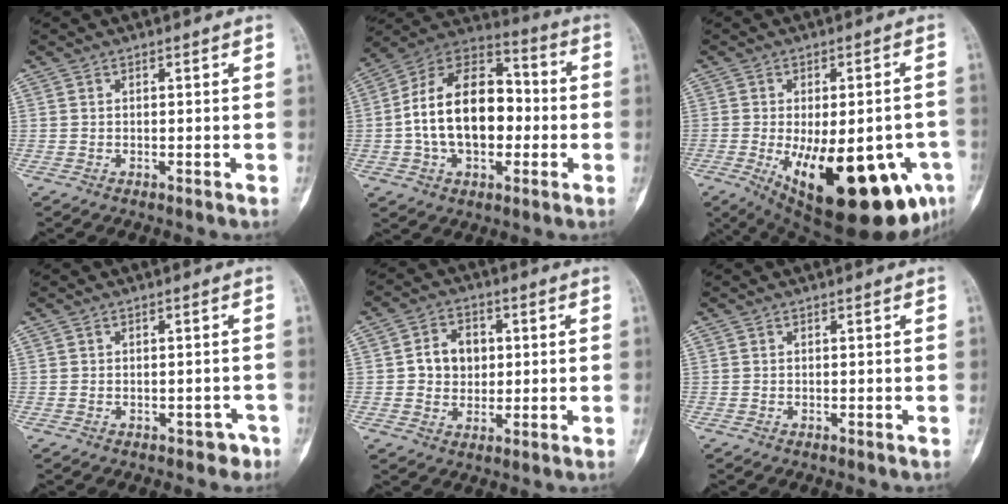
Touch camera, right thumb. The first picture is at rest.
{"total": 20.2, "force": [-1.1, 12.7, 15.6], "torque": [-0.240, 0.039, -0.023]}
{"total": 25.2, "force": [-9.0, 9.8, 21.5], "torque": [-0.255, -0.016, -0.103]}
{"total": 2.3, "force": [-1.4, 1.6, 0.8], "torque": [0.005, 0.017, -0.013]}
{"total": 7.4, "force": [0.9, 6.1, 4.2], "torque": [-0.035, 0.003, 0.013]}
{"total": 0.0}